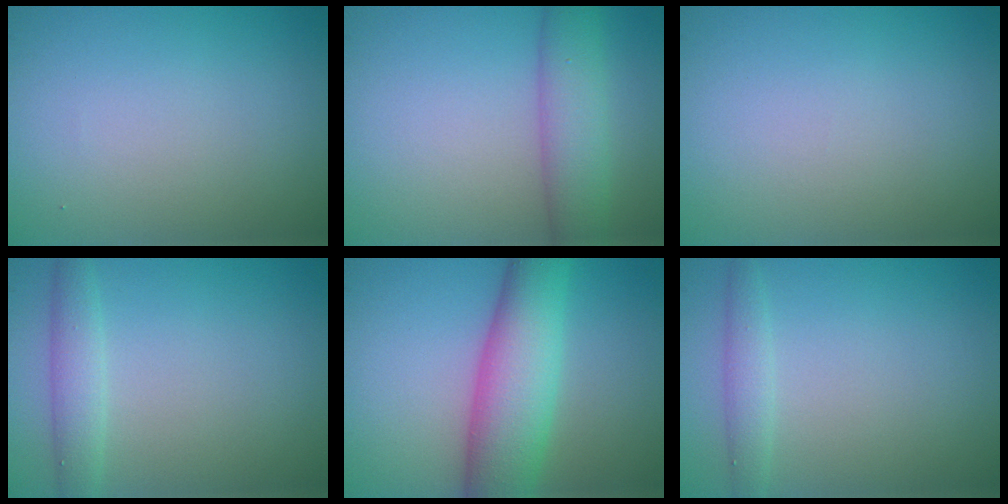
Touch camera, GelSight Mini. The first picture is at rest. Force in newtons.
{"total": 4.4, "press": 4.4, "slide": 0.5}
{"total": 0.0}
{"total": 2.1, "press": 2.1, "slide": 0.1}
{"total": 8.2, "press": 8.2, "slide": 0.2}
{"total": 1.5, "press": 1.5, "slide": 0.0}